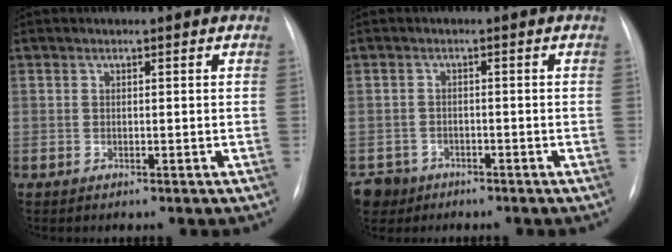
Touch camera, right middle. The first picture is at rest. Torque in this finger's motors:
{"motor_torque": [0.12, -0.24, -0.01, -0.01]}